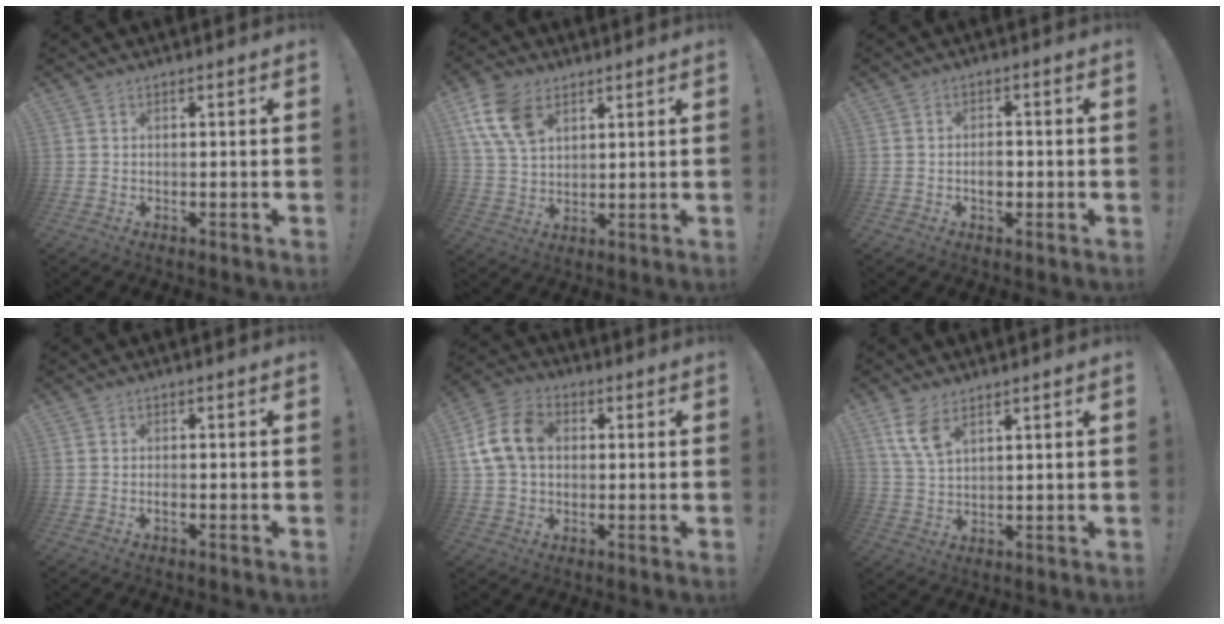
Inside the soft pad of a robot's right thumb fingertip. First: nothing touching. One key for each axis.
{"total": 12.8, "fx": 6.2, "fy": 8.5, "fz": 7.3, "tx": -0.146, "ty": -0.017, "tz": 0.122}
{"total": 4.0, "fx": -1.1, "fy": 2.7, "fz": 2.8, "tx": -0.024, "ty": 0.000, "tz": -0.025}
{"total": 1.1, "fx": -0.7, "fy": 0.3, "fz": 0.8, "tx": -0.005, "ty": -0.004, "tz": -0.015}
{"total": 13.4, "fx": 2.3, "fy": 10.0, "fz": 8.5, "tx": -0.156, "ty": 0.008, "tz": 0.048}
{"total": 7.3, "fx": 4.4, "fy": 3.5, "fz": 4.6, "tx": -0.084, "ty": -0.019, "tz": 0.085}